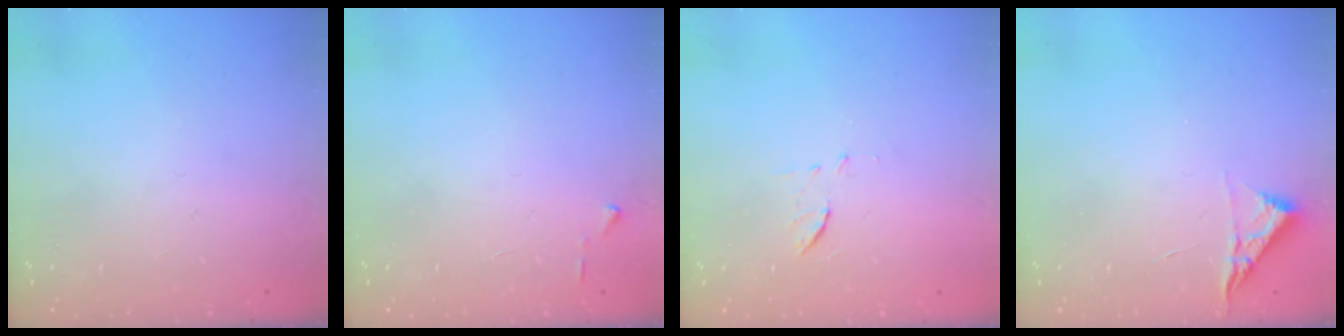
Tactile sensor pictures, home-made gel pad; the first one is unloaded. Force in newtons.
{"total": 3.0, "press": 2.9, "slide": 0.4}
{"total": 6.2, "press": 6.0, "slide": 1.8}
{"total": 5.1, "press": 5.0, "slide": 0.7}